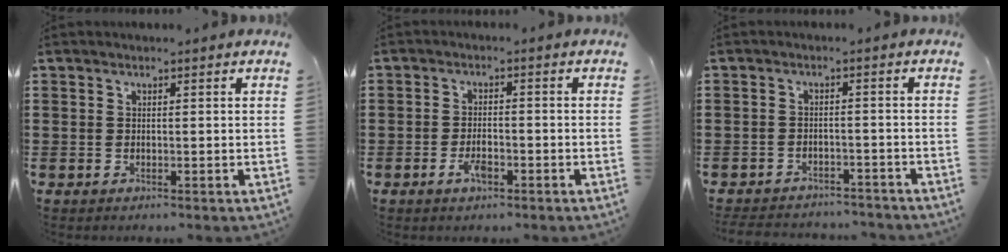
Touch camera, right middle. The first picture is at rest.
{"total": 3.2, "force": [-1.8, 1.2, 2.4], "torque": [-0.055, -0.002, -0.036]}
{"total": 3.0, "force": [-3.0, 0.5, -0.1], "torque": [-0.005, 0.001, -0.065]}